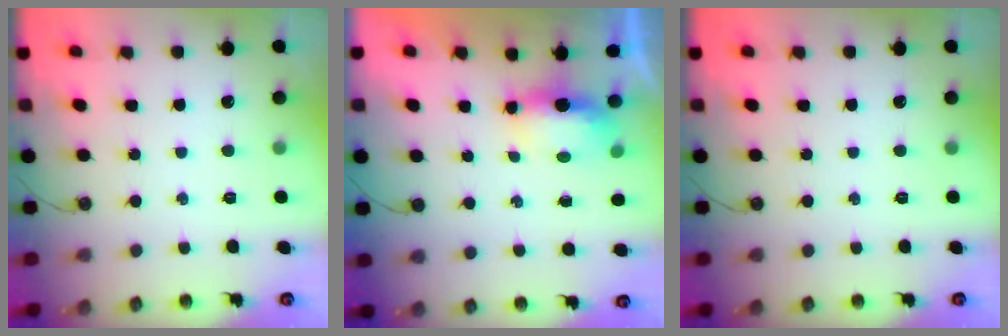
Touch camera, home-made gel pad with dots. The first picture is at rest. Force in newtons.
{"total": 5.9, "press": 5.8, "slide": 0.7}
{"total": 0.0}